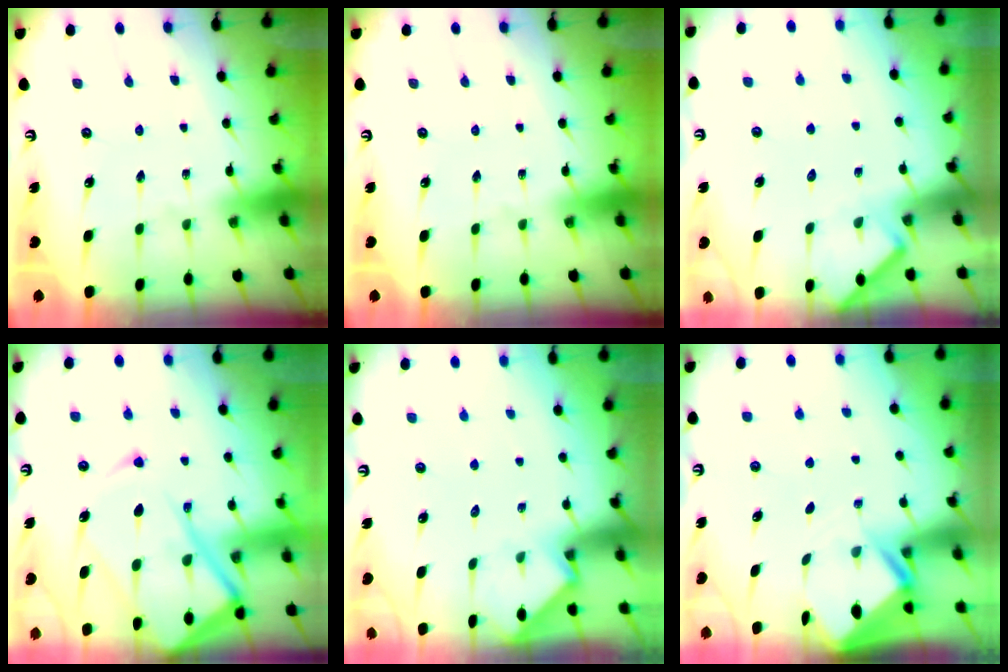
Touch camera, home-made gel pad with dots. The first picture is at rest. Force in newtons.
{"total": 0.0}
{"total": 5.2, "press": 5.2, "slide": 0.6}
{"total": 18.5, "press": 18.3, "slide": 2.1}
{"total": 2.6, "press": 2.5, "slide": 0.3}
{"total": 3.0, "press": 3.0, "slide": 0.3}